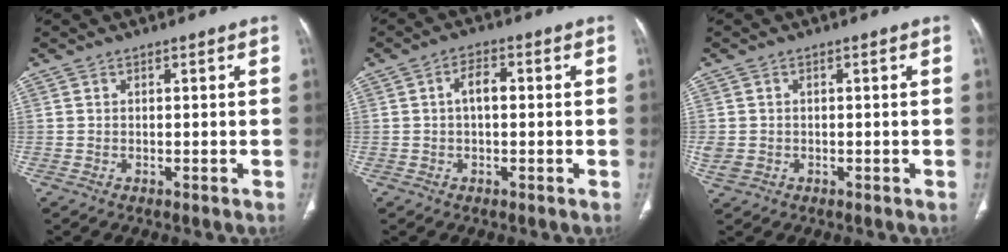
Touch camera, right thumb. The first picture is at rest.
{"total": 3.7, "force": [0.2, 1.9, 3.1], "torque": [-0.051, 0.010, -0.001]}
{"total": 3.0, "force": [-0.5, 2.6, 1.5], "torque": [-0.037, 0.002, -0.002]}